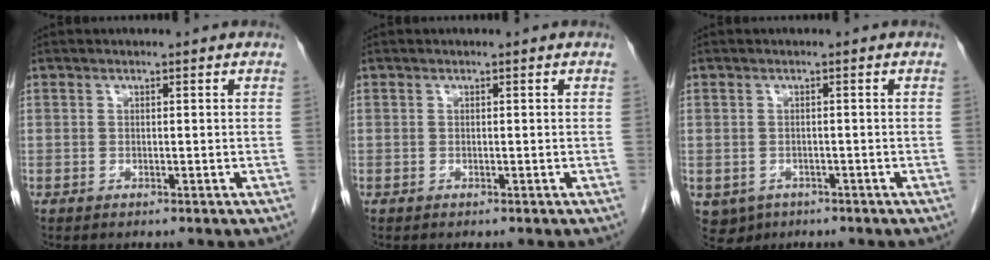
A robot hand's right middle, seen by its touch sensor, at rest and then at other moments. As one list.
[{"total": 0.0}, {"total": 3.6, "force": [-1.9, 3.0, 0.8], "torque": [-0.012, 0.001, -0.024]}]